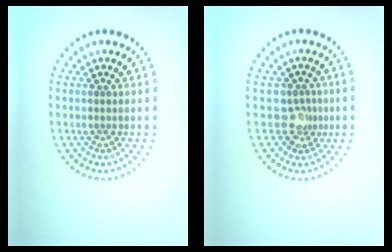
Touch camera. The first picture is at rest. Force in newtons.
{"total": 2.1, "press": 1.7, "slide": 1.3}